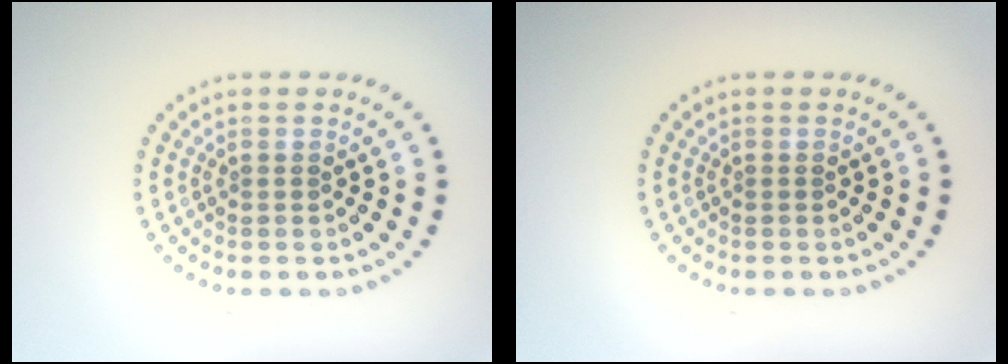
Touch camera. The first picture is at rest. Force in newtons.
{"total": 0.0}